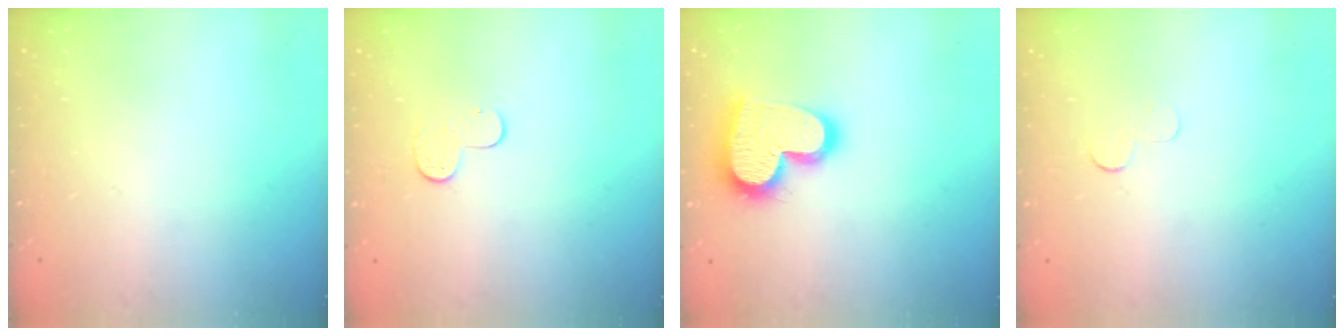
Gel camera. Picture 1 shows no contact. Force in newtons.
{"total": 6.9, "press": 6.9, "slide": 0.5}
{"total": 18.3, "press": 18.3, "slide": 1.3}
{"total": 2.6, "press": 2.6, "slide": 0.2}